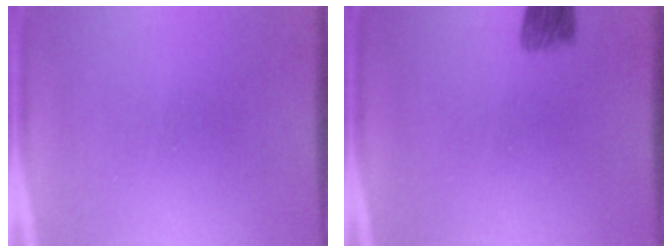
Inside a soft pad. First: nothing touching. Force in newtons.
{"total": 4.7}